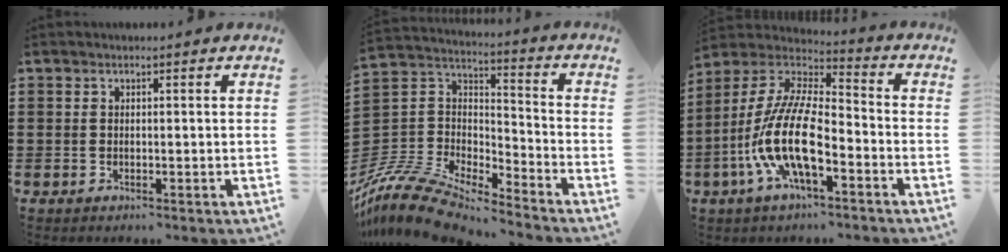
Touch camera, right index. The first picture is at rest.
{"total": 11.6, "force": [-10.7, 2.4, 4.0], "torque": [-0.105, 0.014, -0.222]}
{"total": 13.5, "force": [-5.4, 4.9, 11.4], "torque": [-0.272, -0.010, -0.115]}